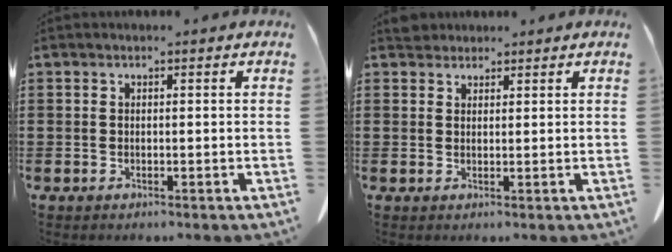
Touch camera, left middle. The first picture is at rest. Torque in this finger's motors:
{"motor_torque": [0.98, 1.16, -0.10, -0.02]}